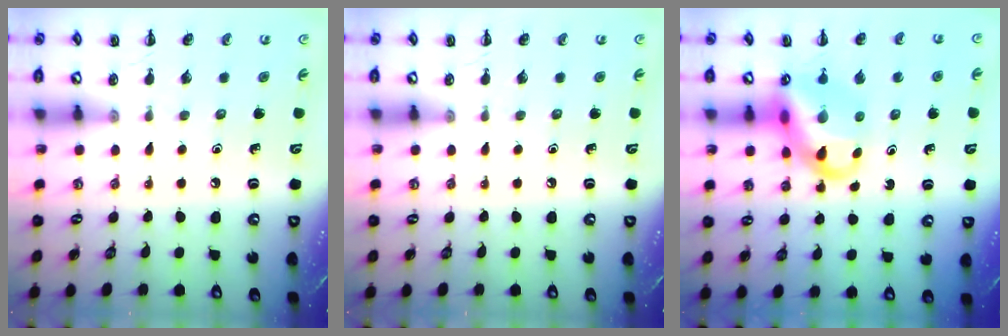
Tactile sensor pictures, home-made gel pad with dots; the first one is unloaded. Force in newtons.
{"total": 0.0}
{"total": 12.0, "press": 11.6, "slide": 3.0}